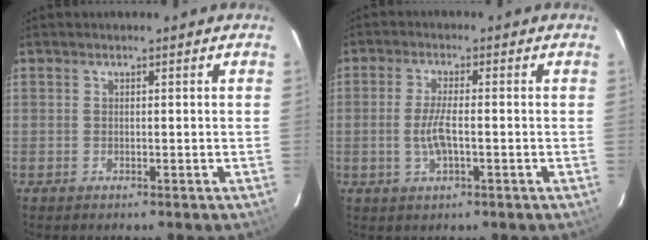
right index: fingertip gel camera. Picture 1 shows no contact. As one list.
[{"total": 5.1, "force": [-1.1, 1.3, 4.8], "torque": [-0.094, -0.004, -0.020]}]